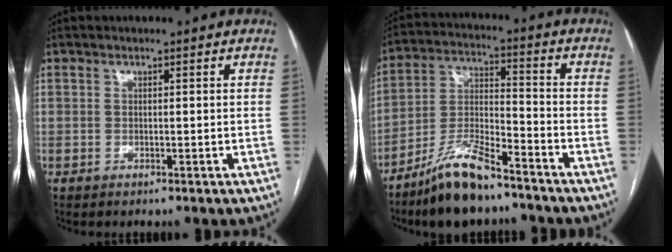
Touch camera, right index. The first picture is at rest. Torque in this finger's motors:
{"motor_torque": [0.90, -1.23, 0.40, 0.09]}